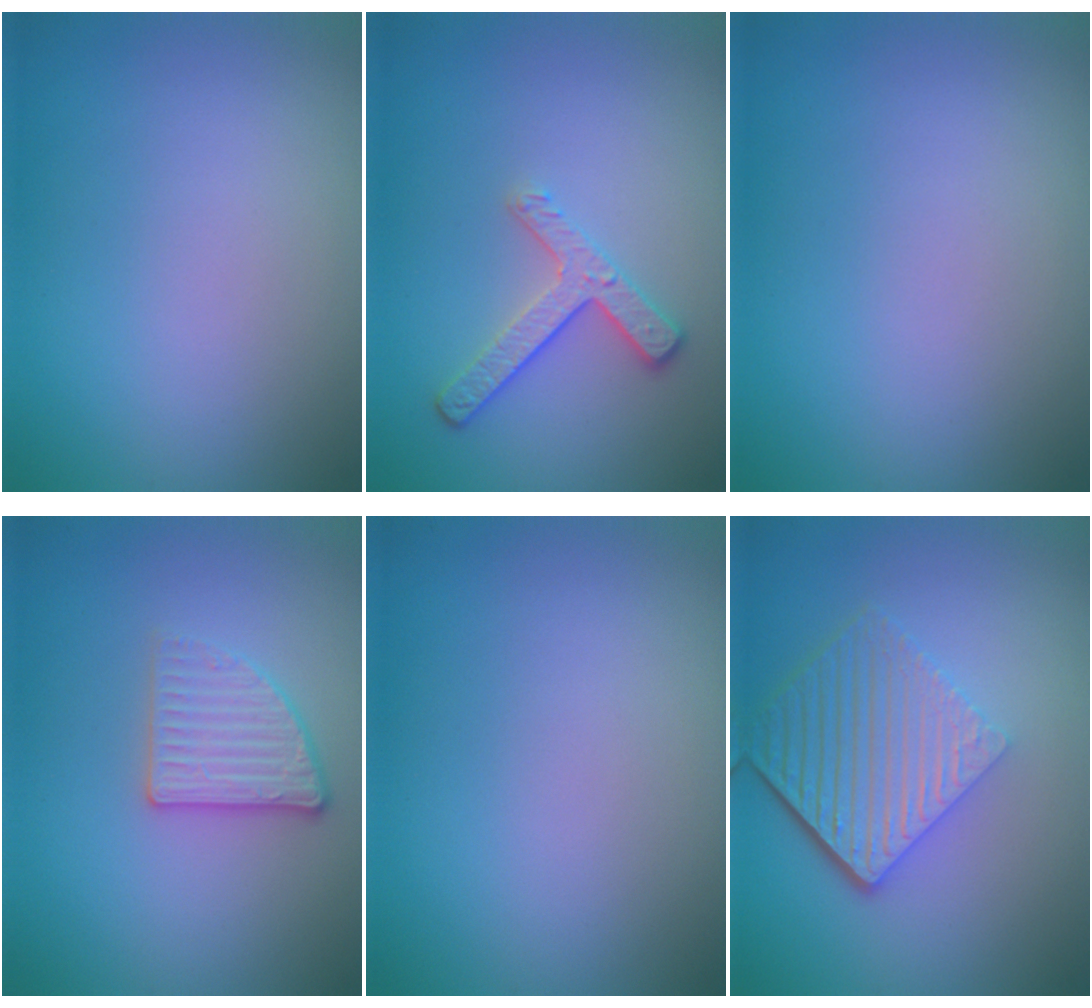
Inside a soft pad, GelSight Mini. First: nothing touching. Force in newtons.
{"total": 2.7, "press": 2.3, "slide": 1.5}
{"total": 0.0}
{"total": 2.6, "press": 2.4, "slide": 1.0}
{"total": 0.0}
{"total": 6.5, "press": 4.3, "slide": 4.9}